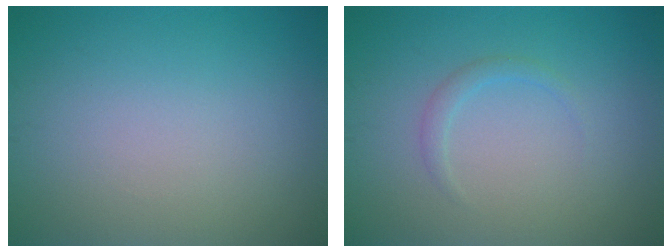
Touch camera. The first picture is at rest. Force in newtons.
{"total": 1.1, "press": 1.1, "slide": 0.1}